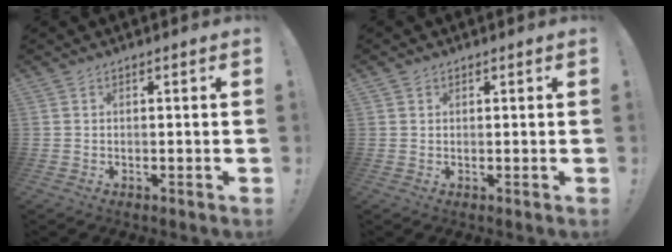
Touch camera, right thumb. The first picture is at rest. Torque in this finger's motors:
{"motor_torque": [-0.41, -0.09, -0.39, 0.02, 0.00]}